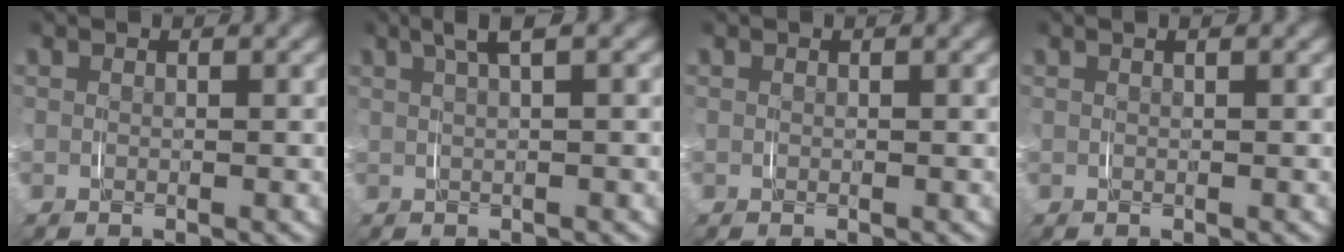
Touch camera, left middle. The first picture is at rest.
{"total": 3.4, "force": [2.3, 0.5, 2.4], "torque": [-0.036, 0.017, 0.032]}
{"total": 0.0}
{"total": 0.8, "force": [0.5, 0.0, 0.6], "torque": [-0.006, 0.007, 0.006]}